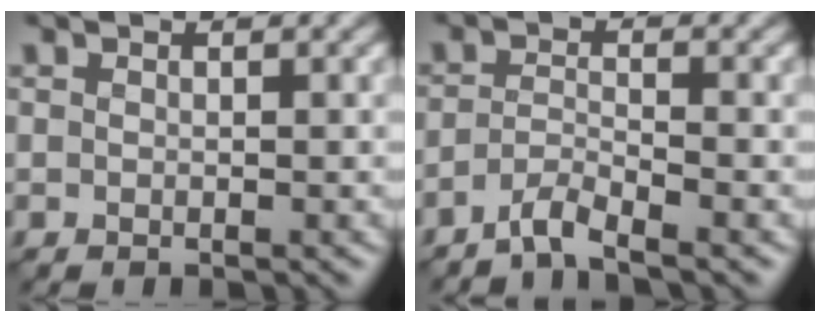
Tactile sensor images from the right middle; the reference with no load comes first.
{"total": 2.3, "force": [-1.9, 0.3, 1.2], "torque": [-0.022, 0.005, -0.047]}